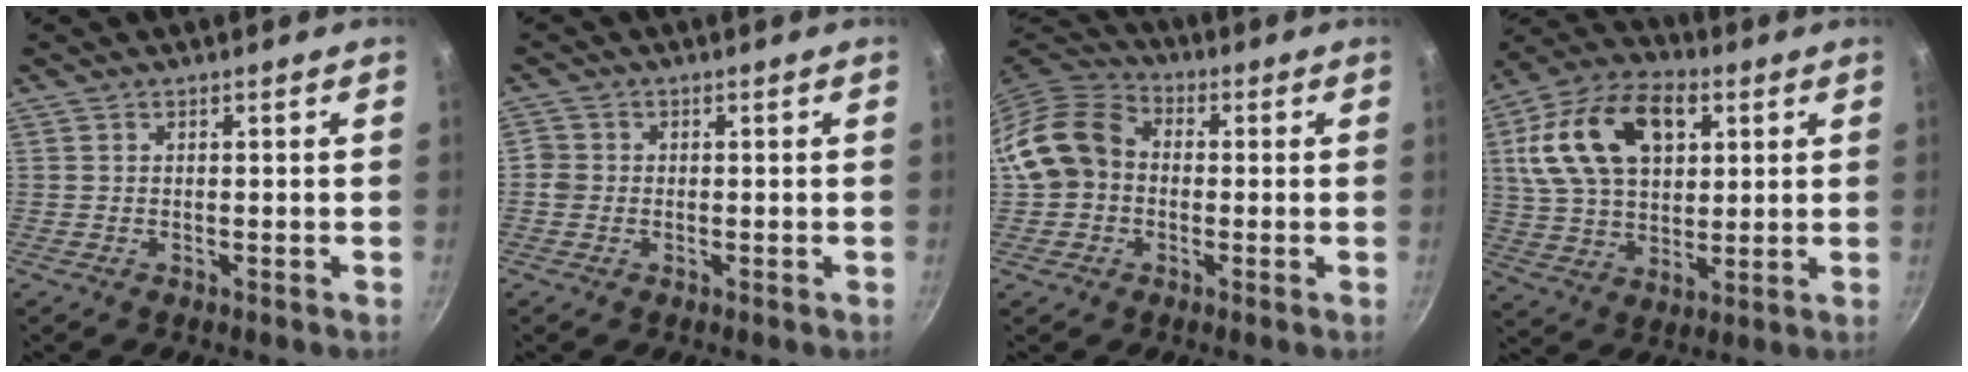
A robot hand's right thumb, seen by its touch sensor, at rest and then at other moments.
{"total": 2.1, "force": [-0.5, 2.0, 0.7], "torque": [-0.004, 0.010, -0.012]}
{"total": 12.1, "force": [-0.4, 9.8, 7.1], "torque": [-0.103, 0.031, -0.025]}
{"total": 20.5, "force": [6.2, 13.0, 14.6], "torque": [-0.247, 0.004, 0.103]}